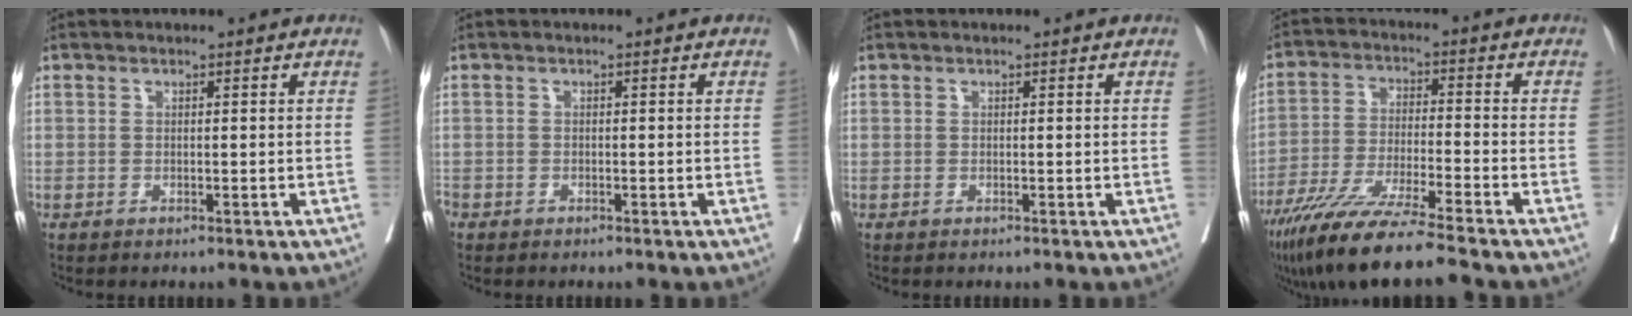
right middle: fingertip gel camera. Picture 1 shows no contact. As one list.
[{"total": 1.5, "force": [-1.1, 1.0, 0.4], "torque": [-0.016, -0.002, -0.022]}, {"total": 0.0}, {"total": 12.8, "force": [-10.1, -0.4, 7.9], "torque": [-0.140, -0.038, -0.177]}]